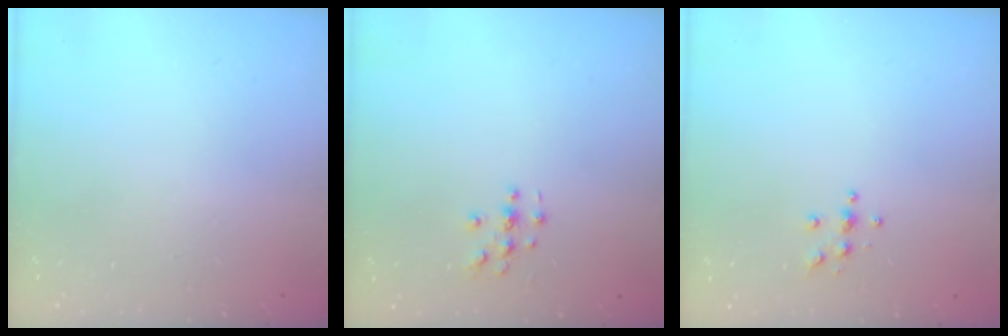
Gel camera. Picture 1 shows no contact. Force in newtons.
{"total": 2.8, "press": 2.8, "slide": 0.3}
{"total": 3.9, "press": 3.8, "slide": 0.4}